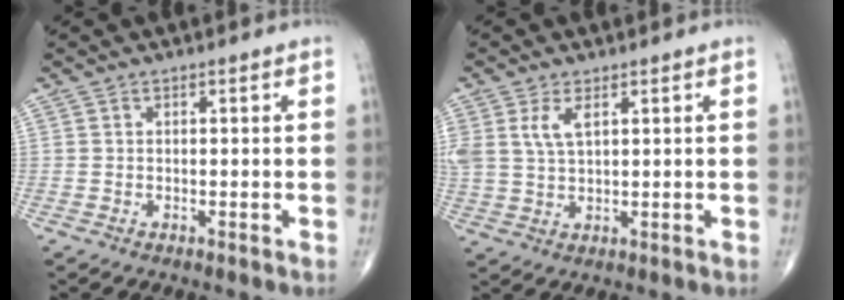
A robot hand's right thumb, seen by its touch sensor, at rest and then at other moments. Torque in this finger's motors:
{"motor_torque": [0.11, 0.13, 0.68, 0.51, 0.07]}